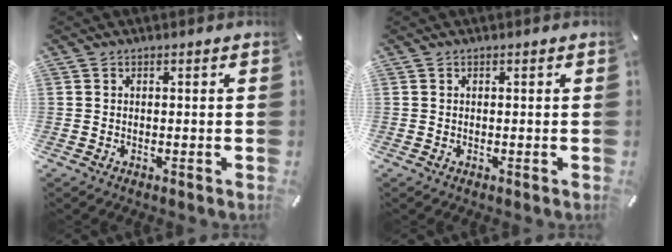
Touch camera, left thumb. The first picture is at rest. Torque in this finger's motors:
{"motor_torque": [0.03, 0.05, -0.05, 0.02, -0.01]}